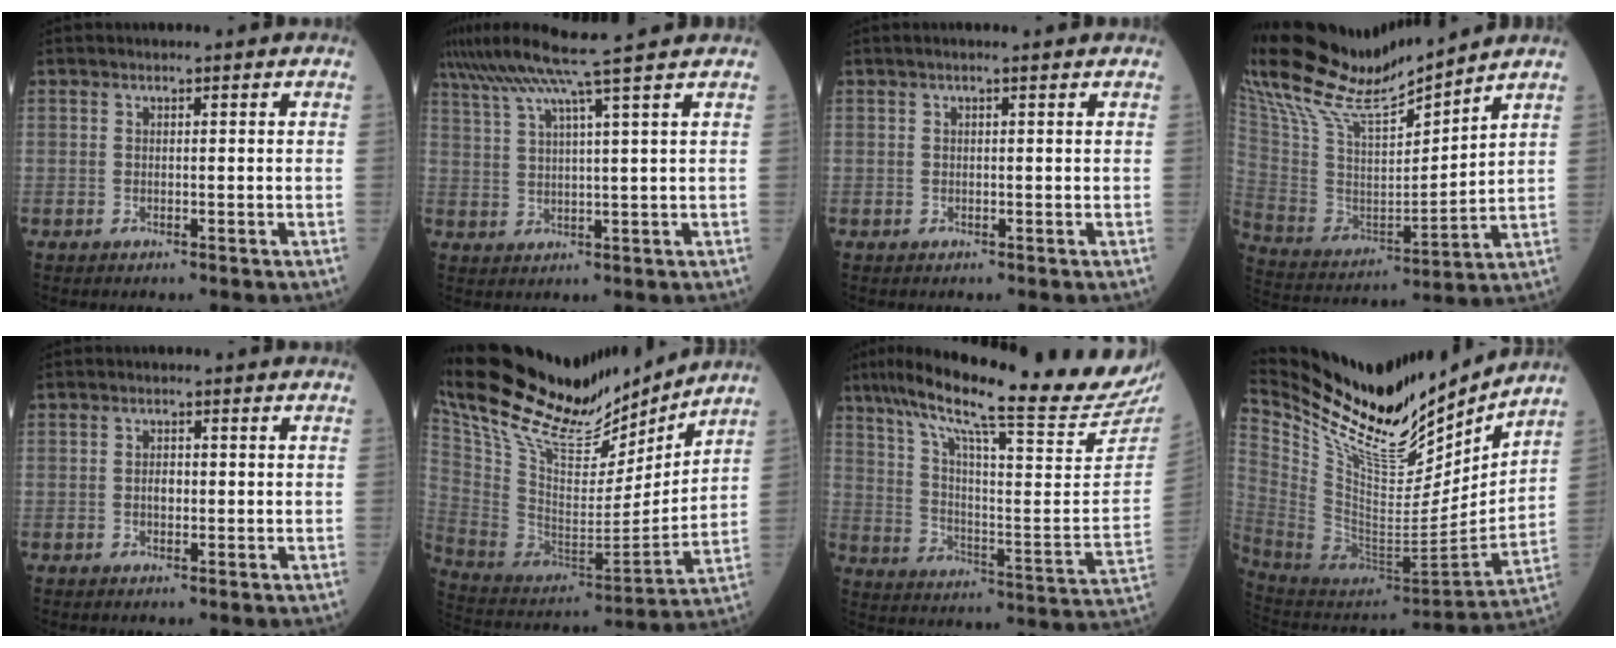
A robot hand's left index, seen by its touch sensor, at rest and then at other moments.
{"total": 10.9, "force": [8.7, -2.6, 6.1], "torque": [-0.107, 0.003, 0.135]}
{"total": 1.7, "force": [1.4, -0.2, 0.9], "torque": [-0.014, 0.011, 0.021]}
{"total": 15.1, "force": [14.1, 0.7, 5.2], "torque": [-0.122, -0.002, 0.278]}
{"total": 1.4, "force": [-0.1, 0.9, 1.1], "torque": [-0.019, 0.002, -0.002]}
{"total": 25.7, "force": [22.4, 5.8, 11.3], "torque": [-0.230, -0.010, 0.374]}
{"total": 27.9, "force": [23.5, 0.5, 15.1], "torque": [-0.250, -0.064, 0.323]}
{"total": 24.7, "force": [21.8, 4.6, 10.7], "torque": [-0.202, -0.046, 0.369]}